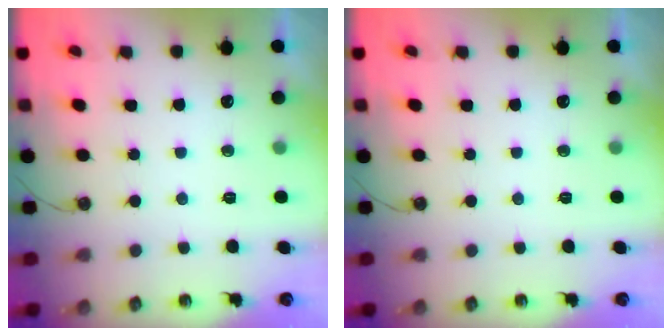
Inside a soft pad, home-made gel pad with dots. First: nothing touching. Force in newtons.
{"total": 0.0}